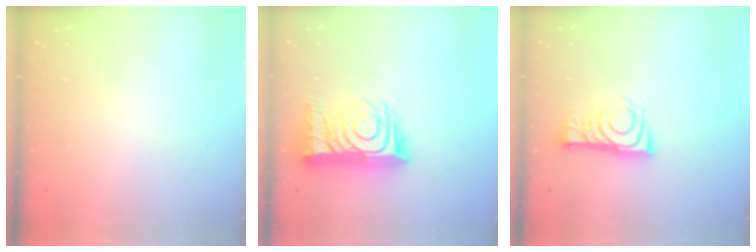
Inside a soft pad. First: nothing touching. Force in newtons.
{"total": 17.6, "press": 17.5, "slide": 1.6}
{"total": 8.2, "press": 8.2, "slide": 0.9}